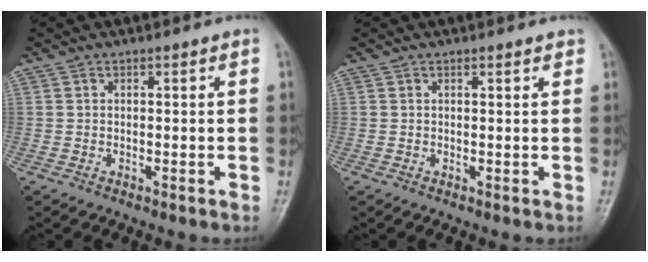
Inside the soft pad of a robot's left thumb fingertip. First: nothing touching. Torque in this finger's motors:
{"motor_torque": [-0.19, -0.17, -0.22, -0.08, 0.02]}